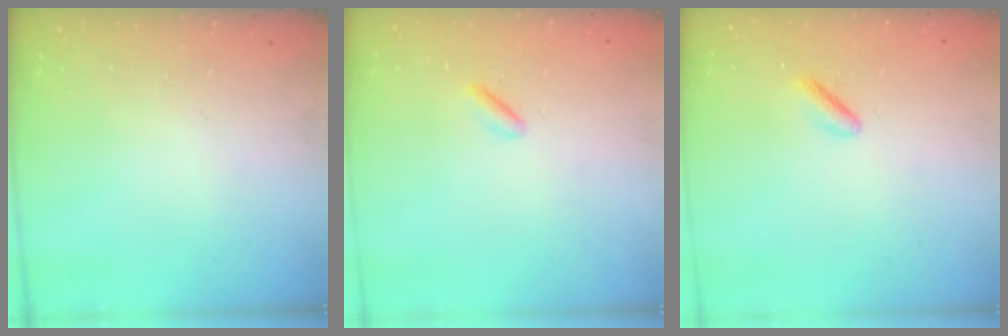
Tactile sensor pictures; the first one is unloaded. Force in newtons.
{"total": 1.1, "press": 0.9, "slide": 0.7}
{"total": 1.5, "press": 1.2, "slide": 0.8}